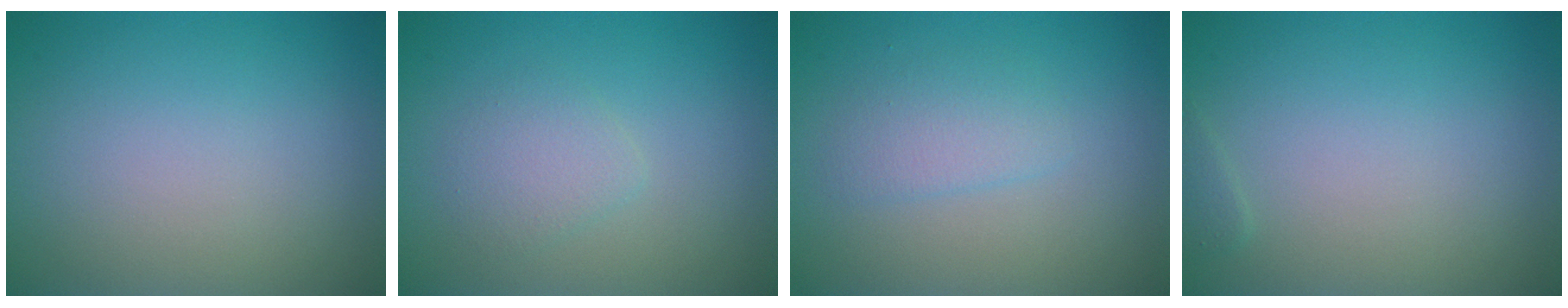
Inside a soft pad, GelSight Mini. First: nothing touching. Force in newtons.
{"total": 1.8, "press": 1.8, "slide": 0.1}
{"total": 2.0, "press": 2.0, "slide": 0.1}
{"total": 0.5, "press": 0.5, "slide": 0.0}